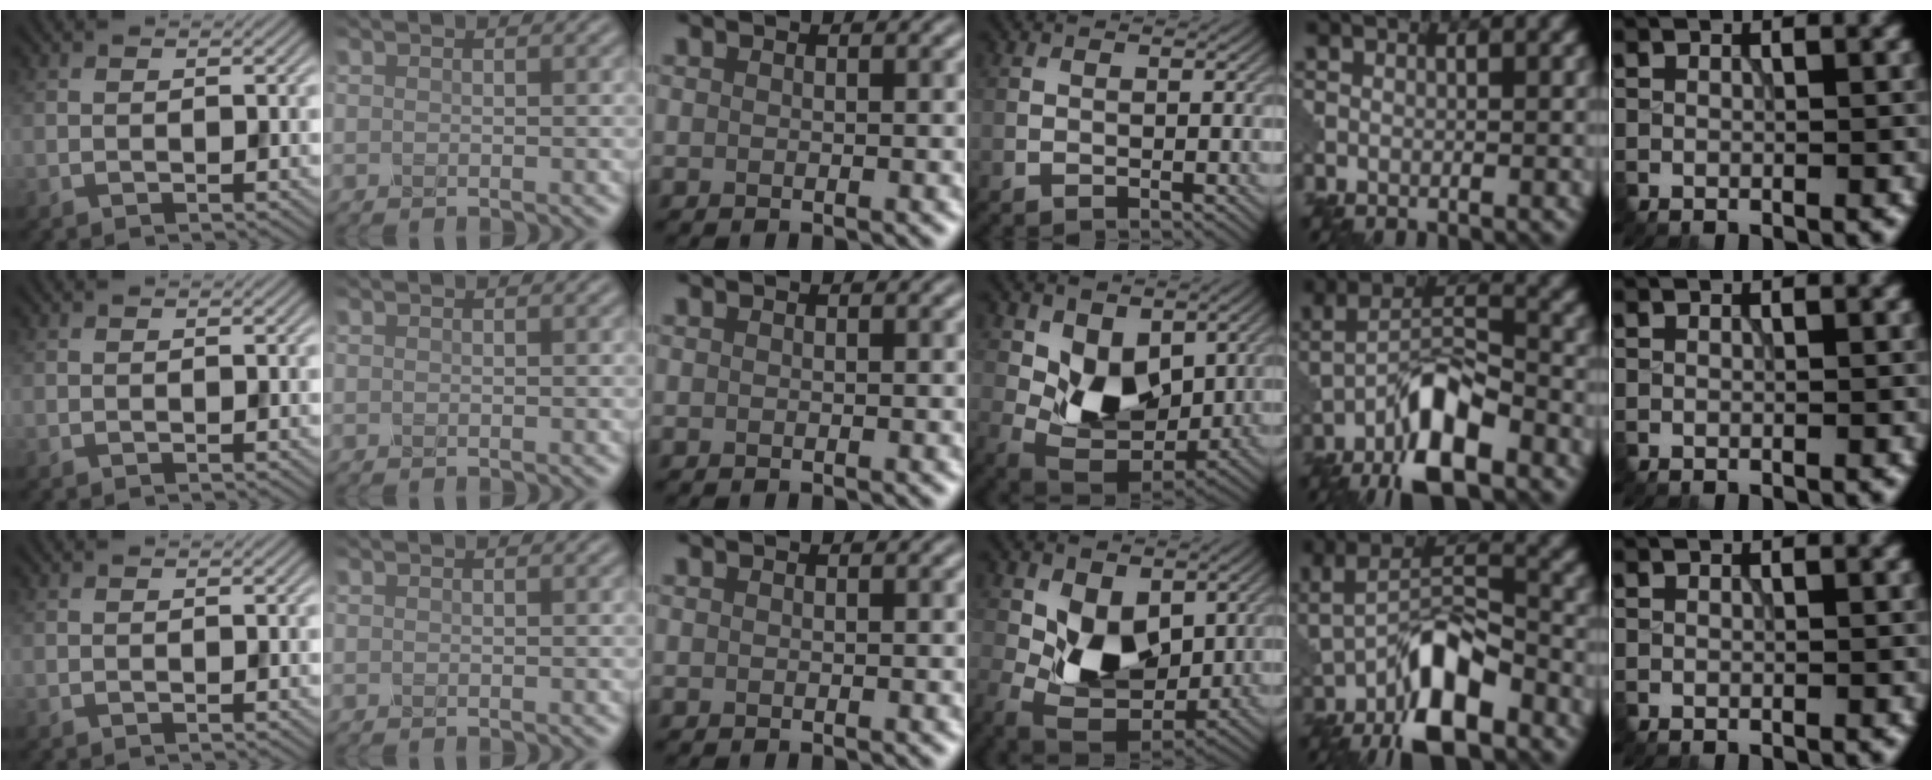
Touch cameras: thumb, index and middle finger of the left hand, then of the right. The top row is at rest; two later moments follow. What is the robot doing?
{"motion": "insert", "object": "pin"}